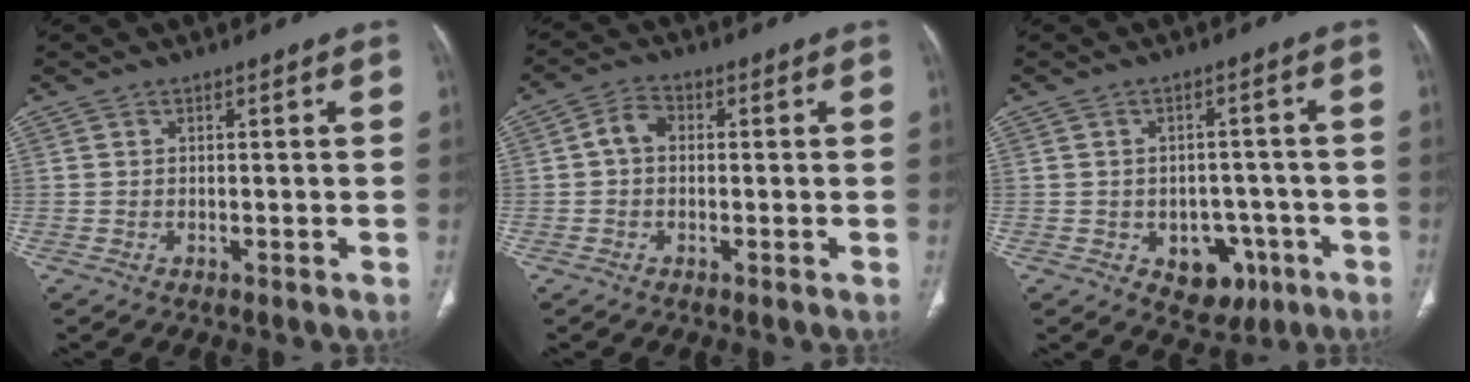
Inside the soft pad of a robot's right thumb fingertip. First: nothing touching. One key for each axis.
{"total": 3.8, "fx": 0.0, "fy": 2.8, "fz": 2.6, "tx": -0.043, "ty": 0.013, "tz": -0.008}
{"total": 8.0, "fx": -3.3, "fy": 5.9, "fz": 4.3, "tx": -0.021, "ty": 0.026, "tz": -0.031}